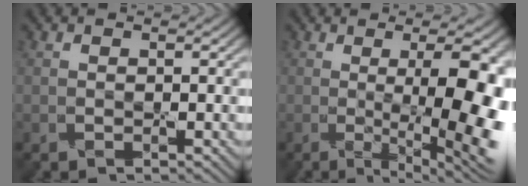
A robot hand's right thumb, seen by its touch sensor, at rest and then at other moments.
{"total": 15.1, "force": [-0.6, 4.7, 14.4], "torque": [-0.163, 0.000, -0.007]}